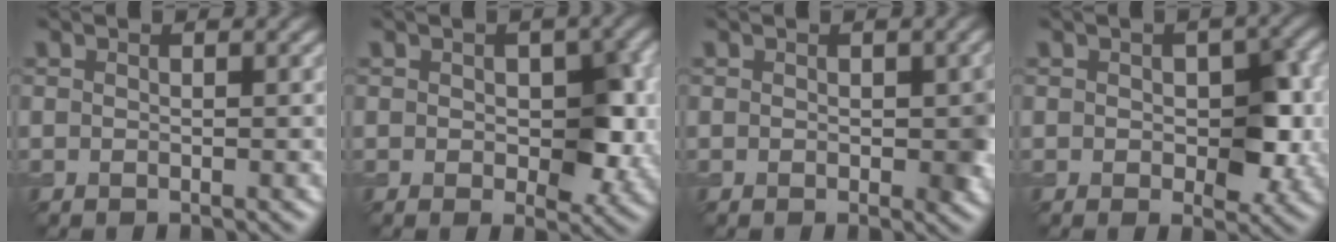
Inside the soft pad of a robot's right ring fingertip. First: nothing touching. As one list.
[{"total": 5.1, "force": [0.1, 3.0, 4.1], "torque": [-0.054, -0.005, 0.005]}, {"total": 2.3, "force": [0.0, 1.2, 1.9], "torque": [-0.022, -0.003, 0.001]}, {"total": 5.1, "force": [-0.1, 2.9, 4.2], "torque": [-0.055, -0.004, 0.003]}]